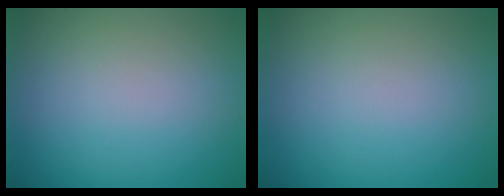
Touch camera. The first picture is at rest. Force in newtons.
{"total": 0.0}